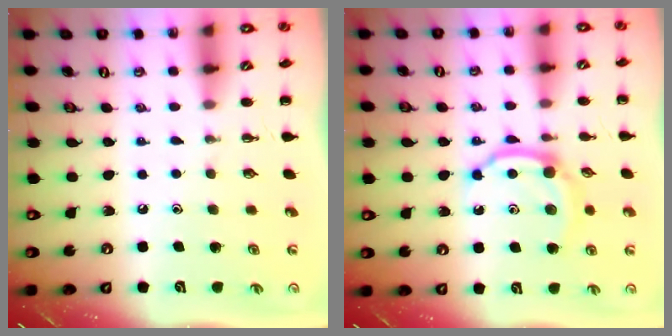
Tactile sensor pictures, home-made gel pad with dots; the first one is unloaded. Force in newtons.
{"total": 7.9, "press": 7.8, "slide": 0.9}